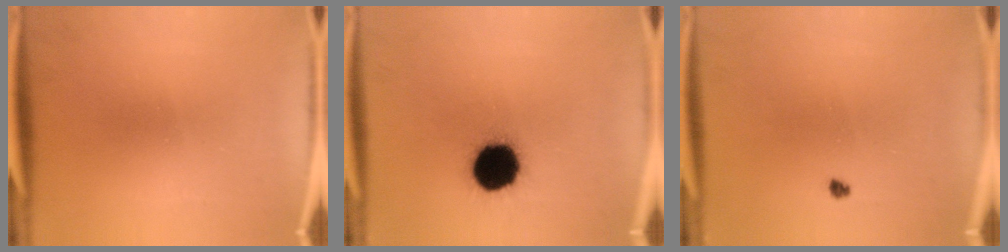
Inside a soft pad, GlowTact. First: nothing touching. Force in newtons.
{"total": 19.1}
{"total": 1.0}